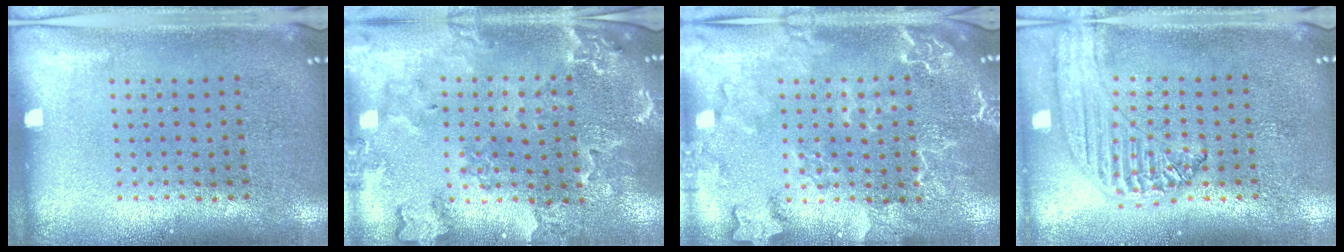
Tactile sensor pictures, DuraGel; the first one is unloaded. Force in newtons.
{"total": 2.0, "press": 2.0, "slide": 0.2}
{"total": 2.4, "press": 2.3, "slide": 0.5}
{"total": 1.2, "press": 1.2, "slide": 0.2}